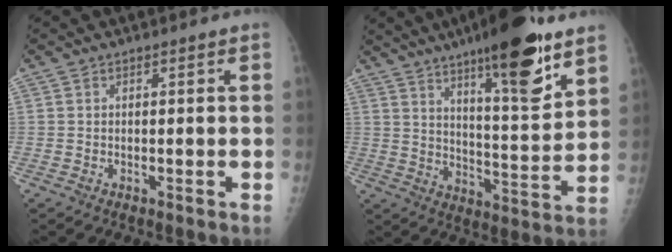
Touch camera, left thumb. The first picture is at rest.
{"total": 18.7, "force": [11.7, 4.1, 14.0], "torque": [-0.185, -0.070, 0.183]}